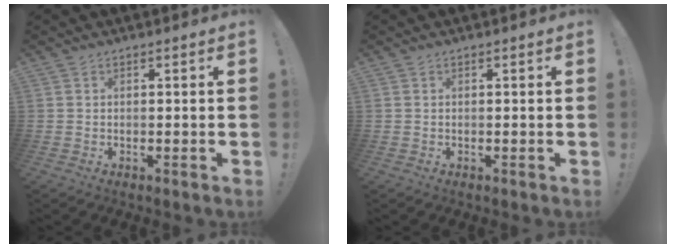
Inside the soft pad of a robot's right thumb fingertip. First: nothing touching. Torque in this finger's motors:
{"motor_torque": [-0.02, -0.13, -0.26, 0.22, 0.02]}